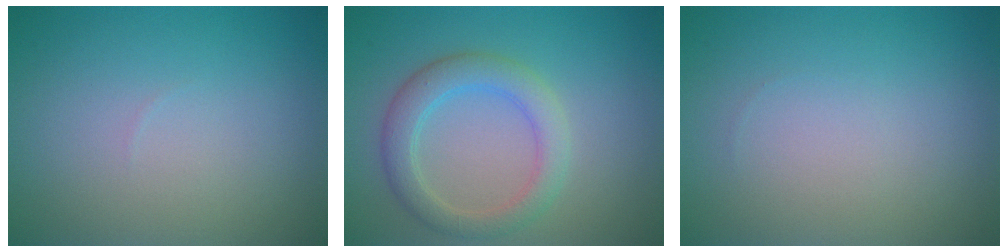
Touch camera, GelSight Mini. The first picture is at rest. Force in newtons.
{"total": 3.6, "press": 3.6, "slide": 0.1}
{"total": 0.0}